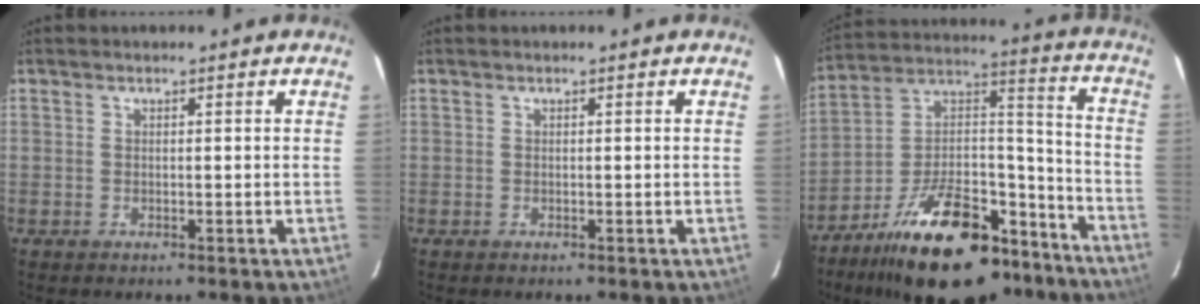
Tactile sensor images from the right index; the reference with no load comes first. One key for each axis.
{"total": 0.0}
{"total": 26.1, "fx": -18.0, "fy": 11.8, "fz": 14.8, "tx": -0.258, "ty": 0.044, "tz": -0.264}